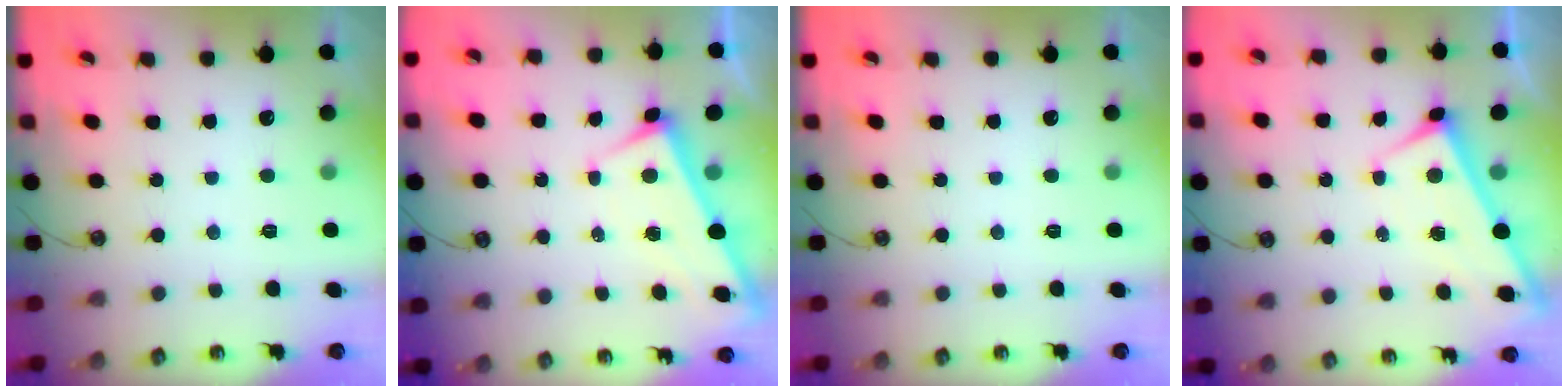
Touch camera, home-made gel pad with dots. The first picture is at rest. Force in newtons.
{"total": 2.4, "press": 2.4, "slide": 0.2}
{"total": 0.0}
{"total": 1.9, "press": 1.9, "slide": 0.2}